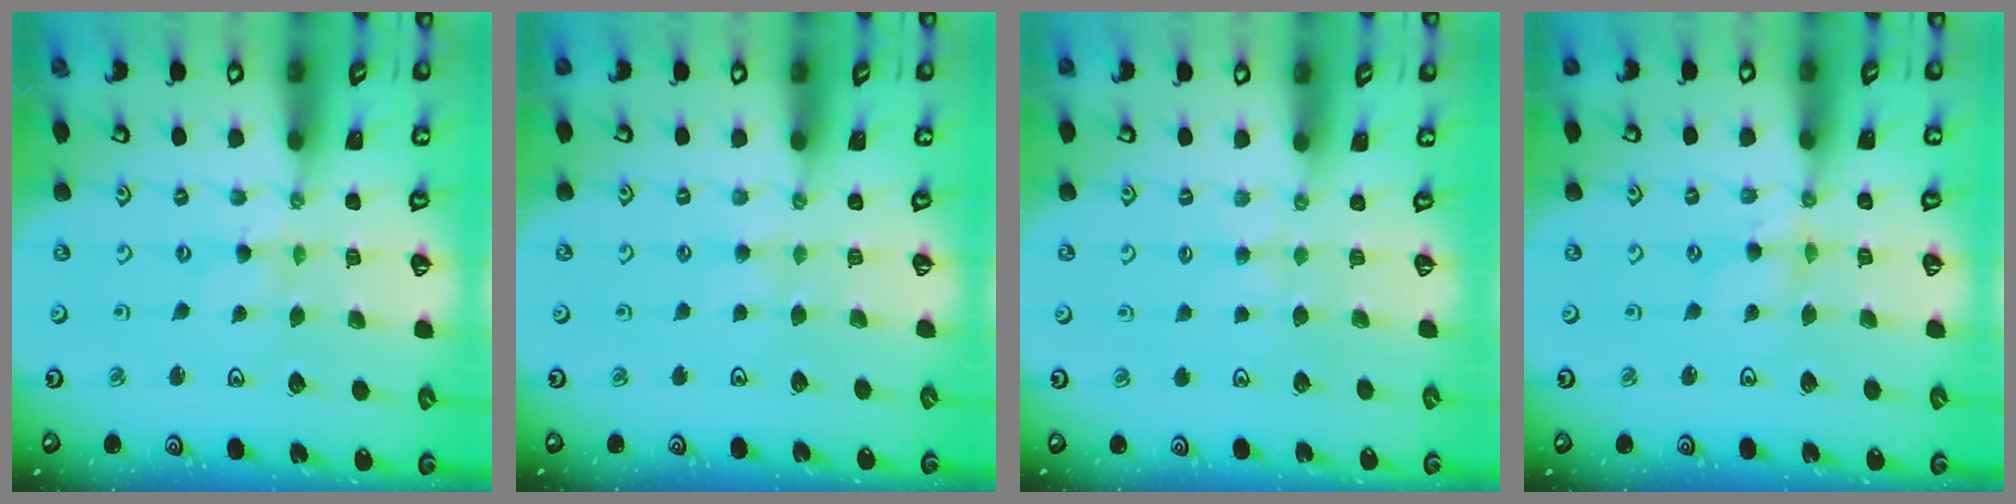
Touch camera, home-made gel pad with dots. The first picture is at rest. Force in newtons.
{"total": 2.0, "press": 2.0, "slide": 0.4}
{"total": 2.7, "press": 2.7, "slide": 0.4}
{"total": 2.7, "press": 2.7, "slide": 0.3}